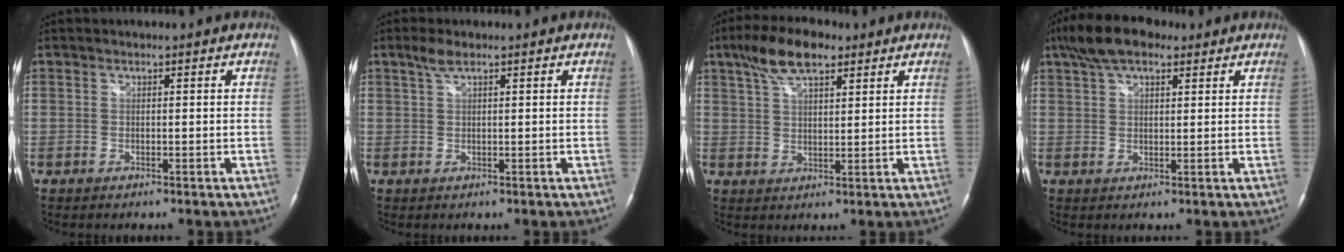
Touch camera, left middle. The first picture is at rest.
{"total": 2.0, "force": [1.4, 0.5, 1.4], "torque": [-0.033, 0.008, 0.031]}
{"total": 8.5, "force": [5.5, 3.1, 5.7], "torque": [-0.115, 0.019, 0.101]}
{"total": 8.2, "force": [5.4, 3.3, 5.1], "torque": [-0.103, 0.029, 0.096]}